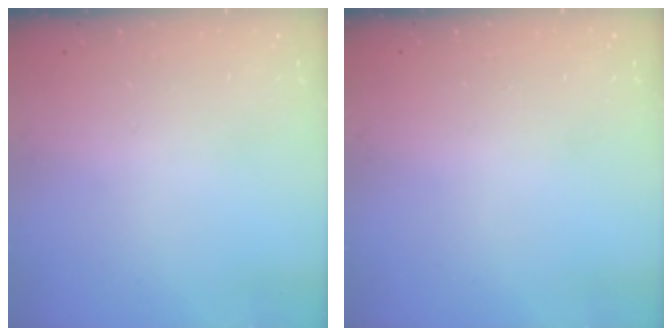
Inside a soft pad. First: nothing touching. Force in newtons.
{"total": 0.0}